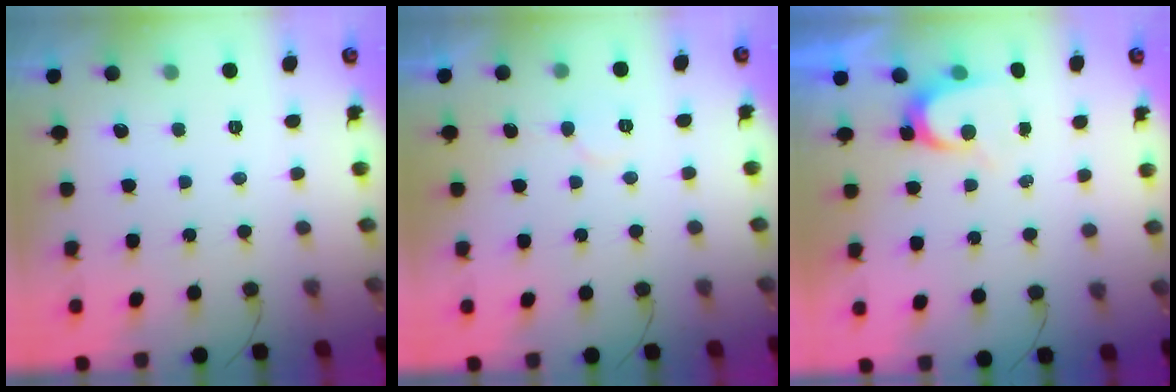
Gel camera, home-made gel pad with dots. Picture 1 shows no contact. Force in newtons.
{"total": 3.8, "press": 3.8, "slide": 0.3}
{"total": 5.6, "press": 5.6, "slide": 0.5}